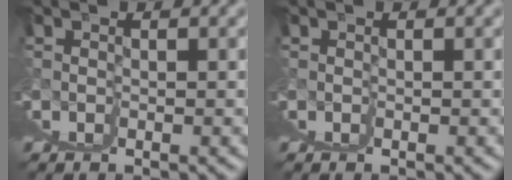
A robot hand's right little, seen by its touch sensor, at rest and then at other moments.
{"total": 0.0}